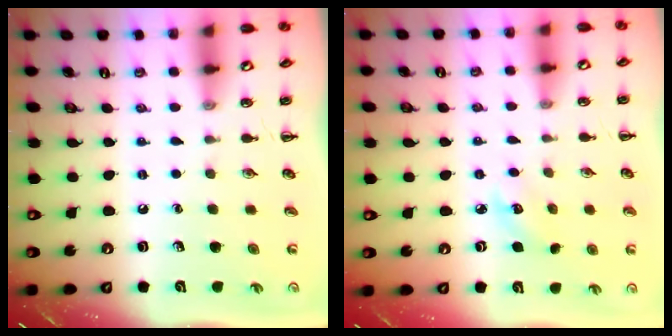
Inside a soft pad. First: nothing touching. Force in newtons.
{"total": 5.2, "press": 5.0, "slide": 1.4}